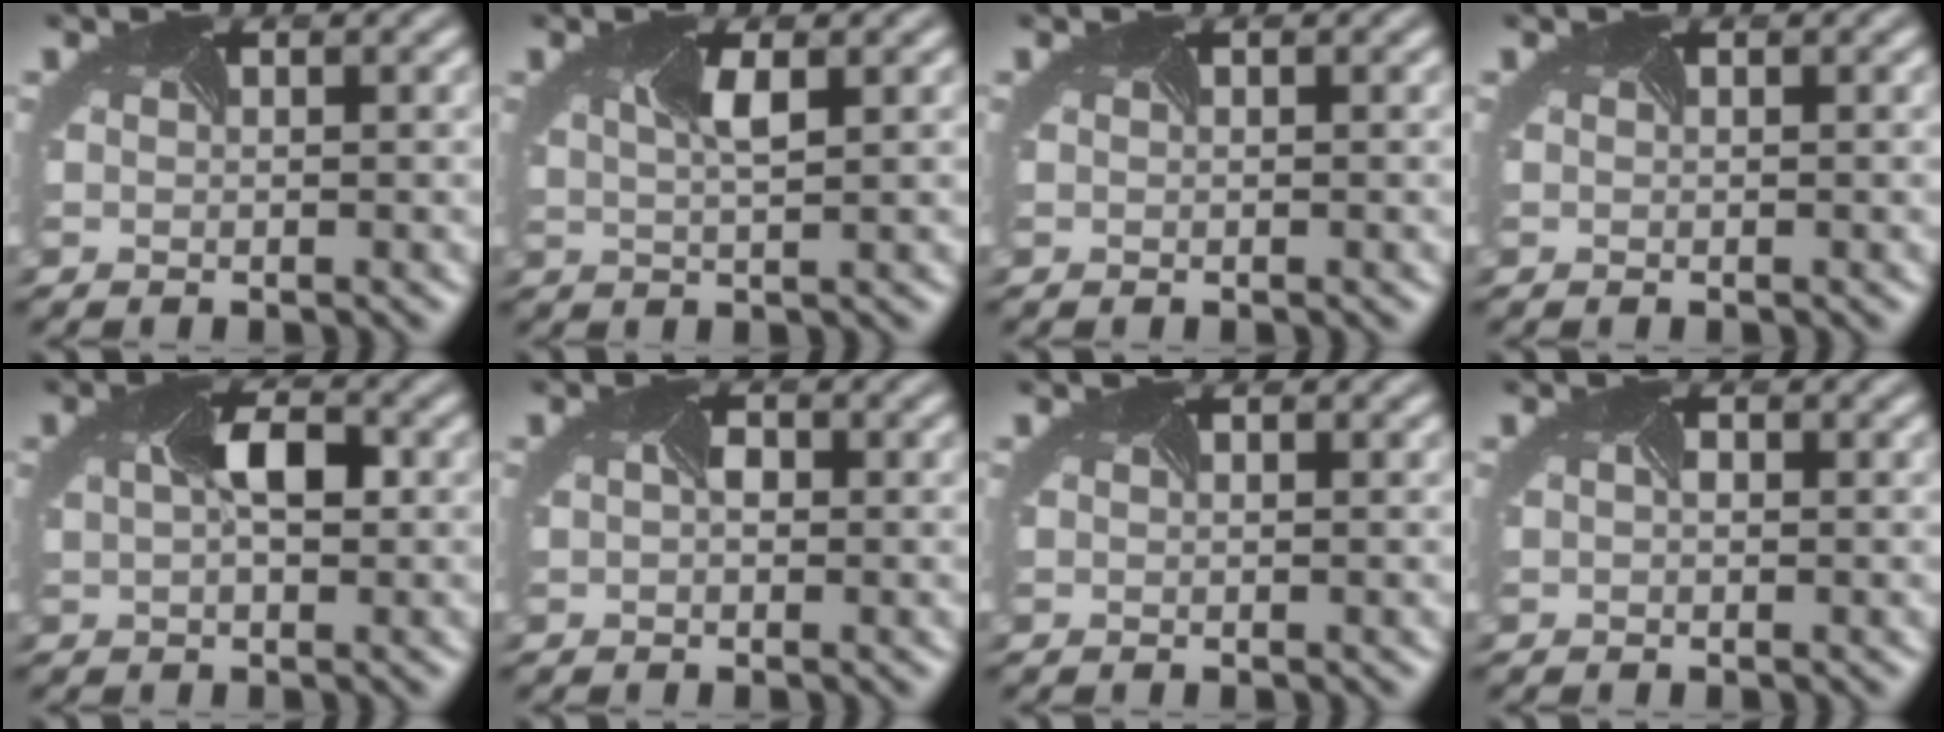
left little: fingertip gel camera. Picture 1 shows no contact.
{"total": 1.3, "force": [0.1, 0.1, 1.3], "torque": [-0.035, -0.002, 0.010]}
{"total": 0.0}
{"total": 0.0}
{"total": 2.6, "force": [-0.1, 1.3, 2.2], "torque": [-0.056, 0.005, 0.004]}
{"total": 0.9, "force": [-0.5, 0.6, 0.3], "torque": [-0.016, 0.001, 0.001]}
{"total": 0.0}
{"total": 0.5, "force": [-0.5, 0.3, 0.1], "torque": [-0.007, 0.000, 0.001]}